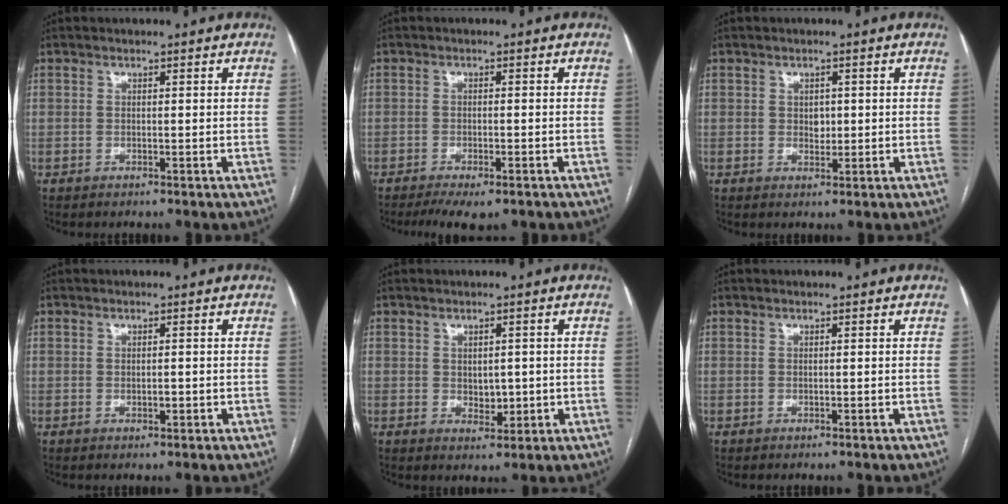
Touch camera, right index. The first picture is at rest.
{"total": 6.2, "force": [-4.6, 1.7, 3.8], "torque": [-0.053, -0.011, -0.069]}
{"total": 1.5, "force": [0.1, 1.1, 1.1], "torque": [-0.013, 0.000, 0.004]}
{"total": 1.2, "force": [-0.2, 0.6, 1.1], "torque": [-0.017, 0.000, -0.001]}
{"total": 3.1, "force": [-0.1, 2.1, 2.3], "torque": [-0.031, -0.003, 0.008]}
{"total": 0.0}